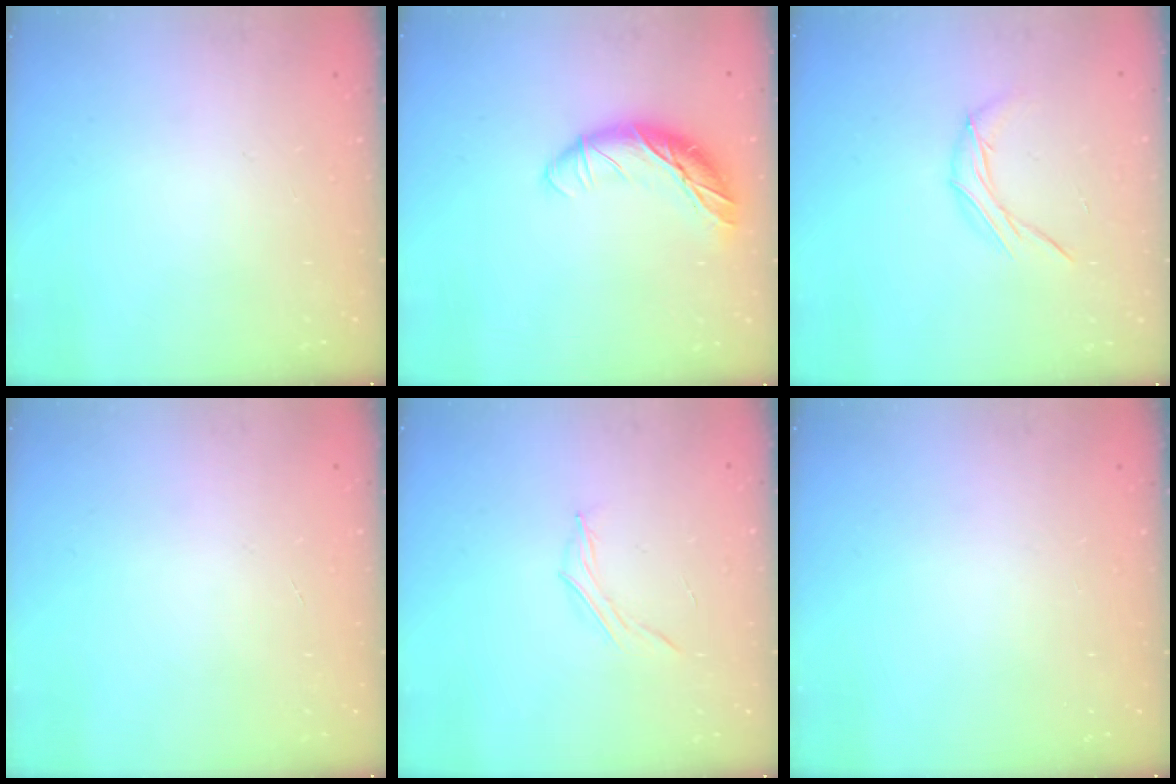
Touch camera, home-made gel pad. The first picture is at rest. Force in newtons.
{"total": 12.1, "press": 12.0, "slide": 0.9}
{"total": 6.2, "press": 6.1, "slide": 0.4}
{"total": 0.0}
{"total": 3.5, "press": 3.3, "slide": 1.0}
{"total": 0.0}